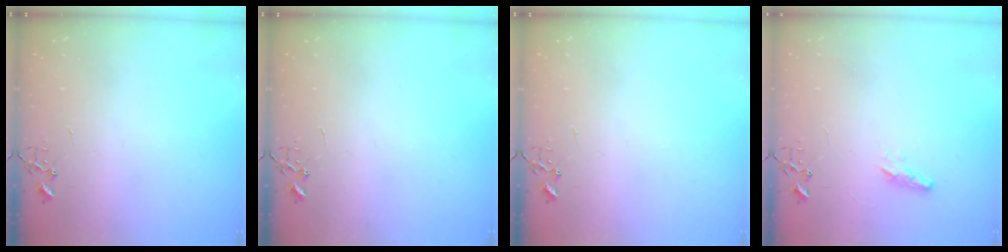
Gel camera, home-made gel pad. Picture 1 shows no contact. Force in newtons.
{"total": 0.0}
{"total": 0.0}
{"total": 6.5, "press": 6.4, "slide": 0.7}